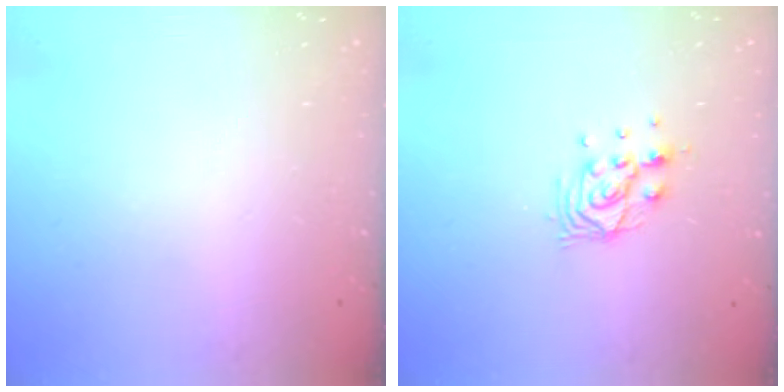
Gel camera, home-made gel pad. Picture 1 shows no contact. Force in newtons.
{"total": 8.4, "press": 8.4, "slide": 0.6}